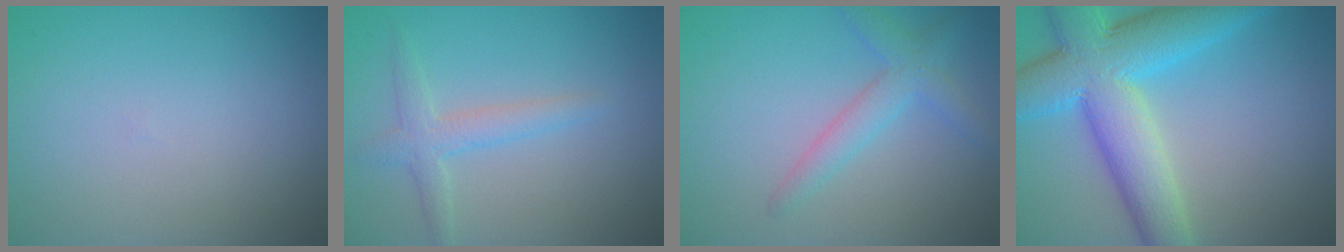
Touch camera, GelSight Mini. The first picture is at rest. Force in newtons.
{"total": 2.3, "press": 2.3, "slide": 0.1}
{"total": 2.7, "press": 2.7, "slide": 0.1}
{"total": 10.4, "press": 10.4, "slide": 0.4}